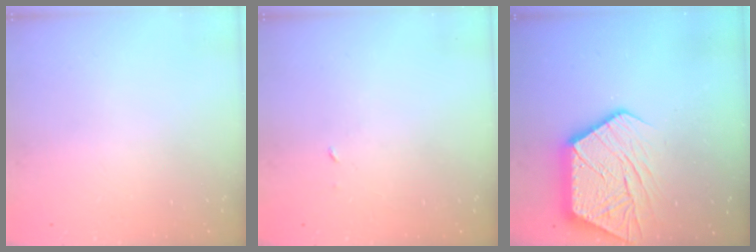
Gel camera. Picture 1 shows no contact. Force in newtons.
{"total": 1.9, "press": 1.9, "slide": 0.1}
{"total": 17.4, "press": 17.4, "slide": 1.1}